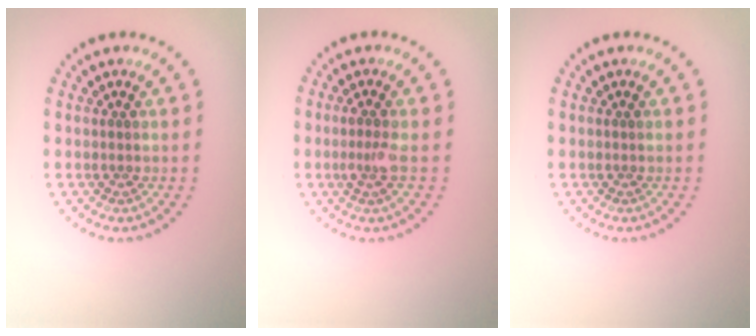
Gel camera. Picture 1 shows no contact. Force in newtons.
{"total": 1.8, "press": 1.5, "slide": 1.1}
{"total": 0.0}